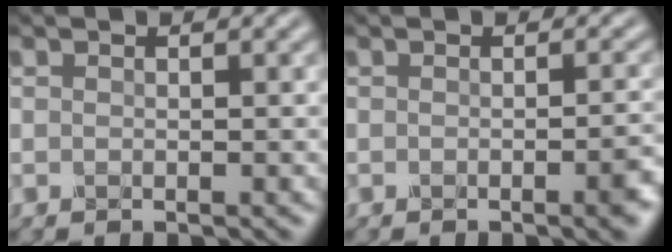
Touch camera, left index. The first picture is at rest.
{"total": 3.6, "force": [-1.1, 1.4, 3.1], "torque": [-0.023, 0.003, -0.013]}